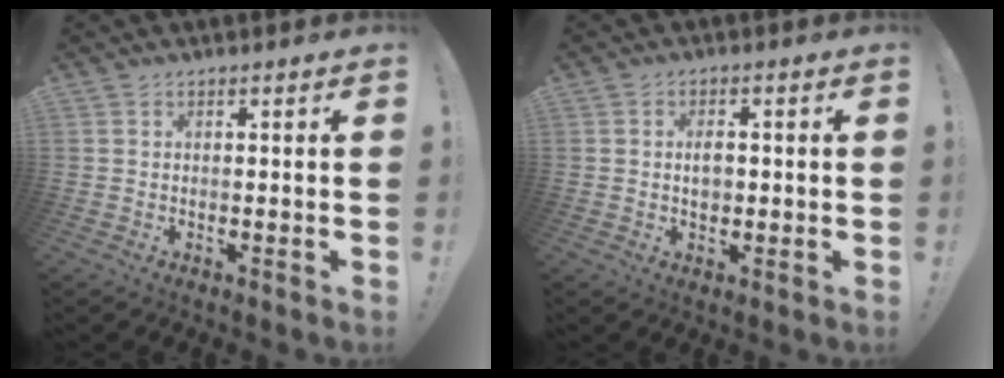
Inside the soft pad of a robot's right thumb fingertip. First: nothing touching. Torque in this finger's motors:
{"motor_torque": [-0.12, -0.15, -0.06, 0.38, 0.07]}